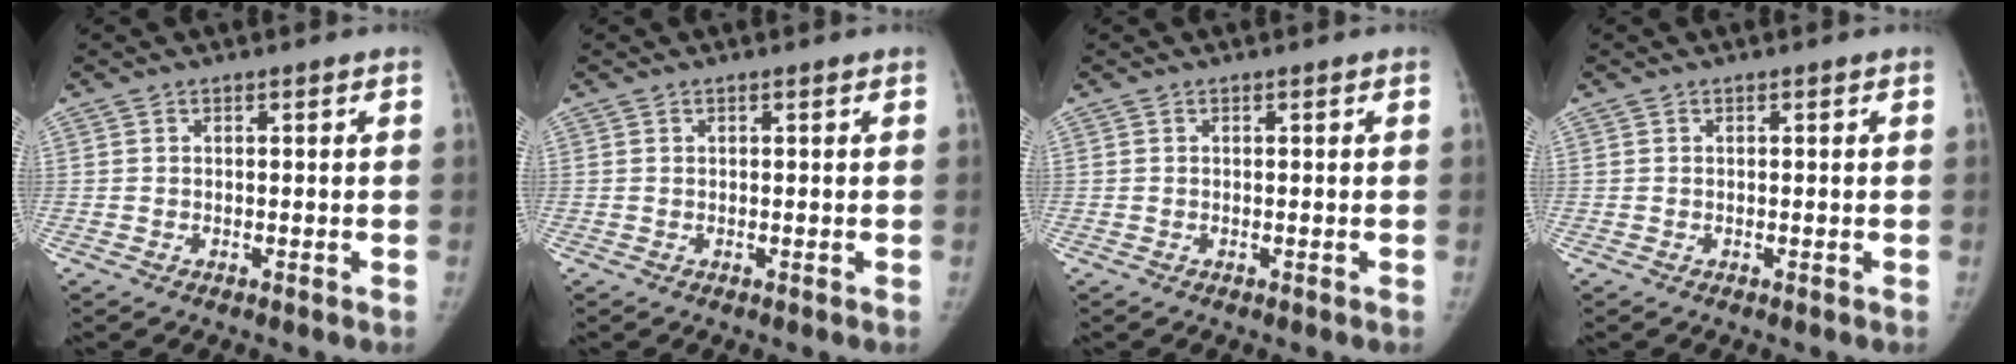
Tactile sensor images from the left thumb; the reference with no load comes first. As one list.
[{"total": 0.0}, {"total": 0.0}, {"total": 0.0}]